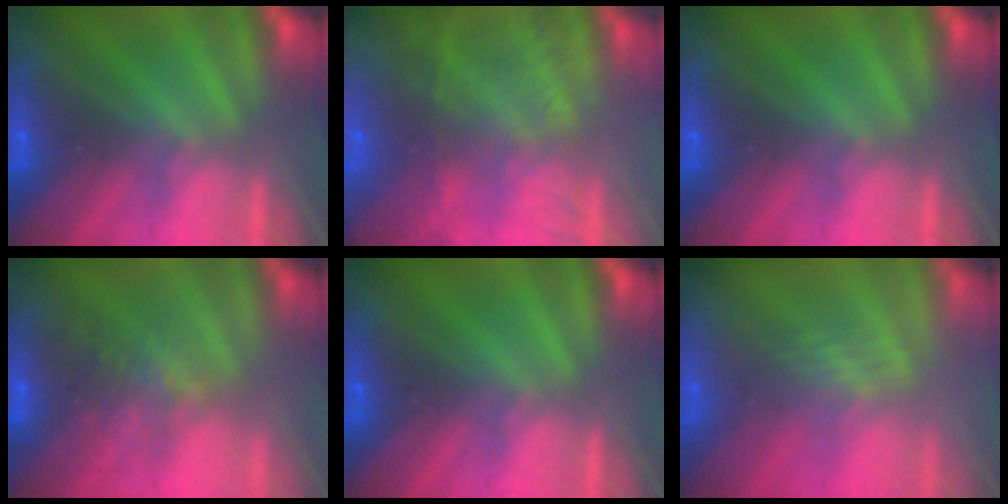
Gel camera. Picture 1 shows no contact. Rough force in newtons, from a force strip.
{"total": 11.8}
{"total": 0.0}
{"total": 3.8}
{"total": 0.0}
{"total": 2.4}